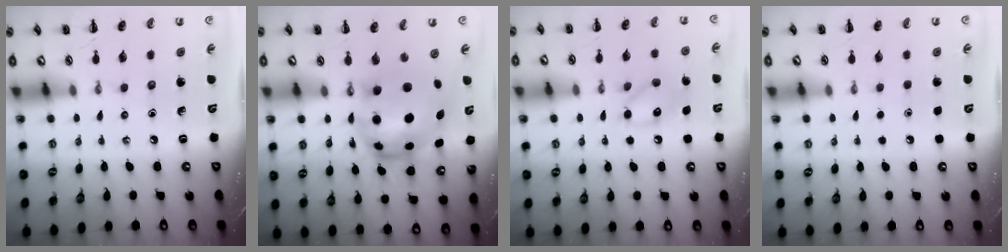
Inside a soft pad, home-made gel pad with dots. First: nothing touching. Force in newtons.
{"total": 8.5, "press": 8.3, "slide": 2.0}
{"total": 9.4, "press": 9.3, "slide": 1.1}
{"total": 1.8, "press": 1.8, "slide": 0.1}